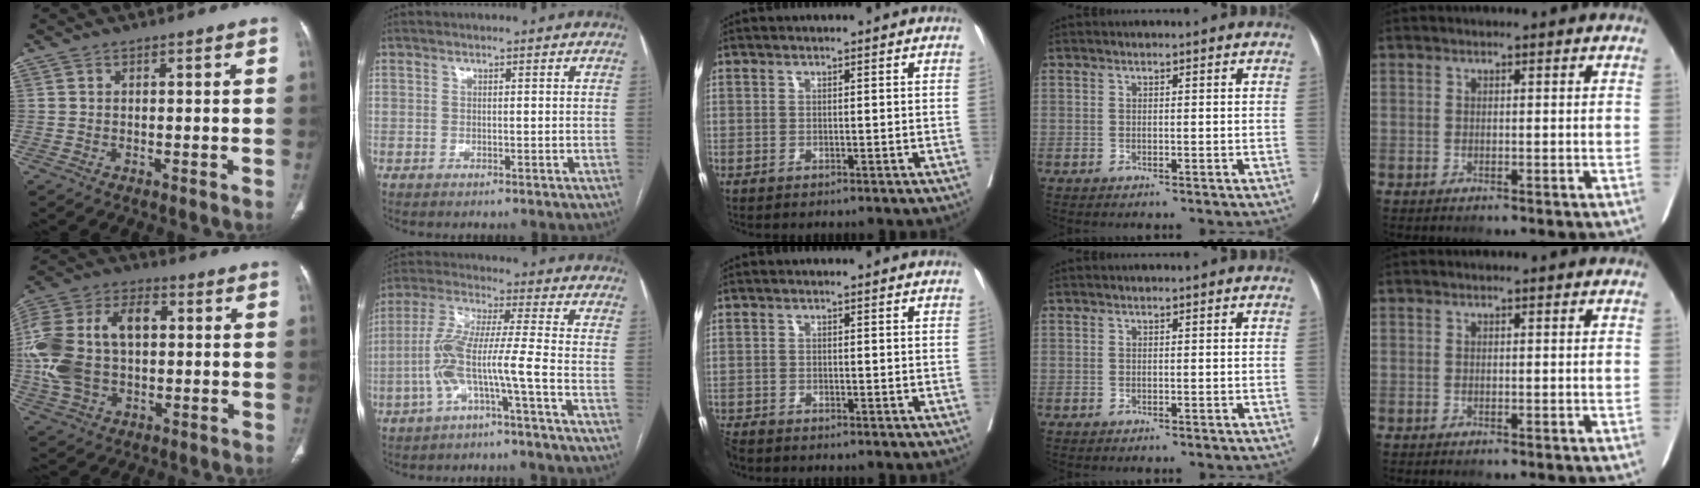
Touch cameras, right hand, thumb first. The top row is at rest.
{"thumb": {"total": 19.1, "force": [0.9, 12.2, 14.6], "torque": [-0.309, 0.027, 0.018]}, "index": {"total": 8.6, "force": [-3.5, -0.5, 7.9], "torque": [-0.171, 0.023, -0.071]}, "middle": {"total": 2.7, "force": [-2.6, 0.3, 0.5], "torque": [-0.009, -0.012, -0.052]}}